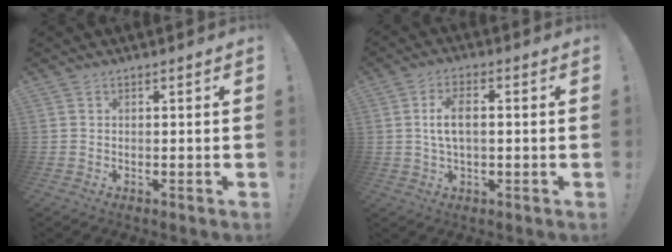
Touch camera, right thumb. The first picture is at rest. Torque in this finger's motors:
{"motor_torque": [-0.36, 0.13, 0.26, 0.27, 0.15]}